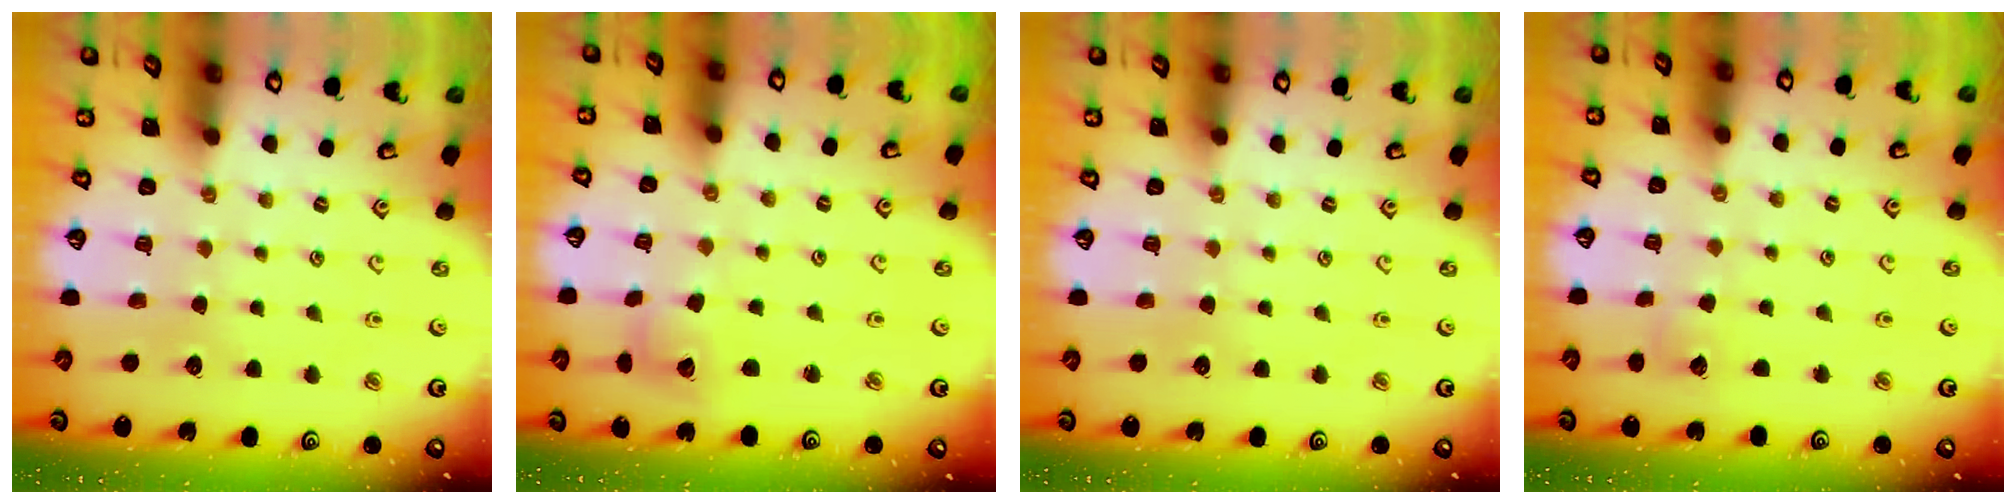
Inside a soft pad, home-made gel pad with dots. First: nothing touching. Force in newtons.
{"total": 4.8, "press": 4.8, "slide": 0.6}
{"total": 0.0}
{"total": 2.3, "press": 2.3, "slide": 0.1}